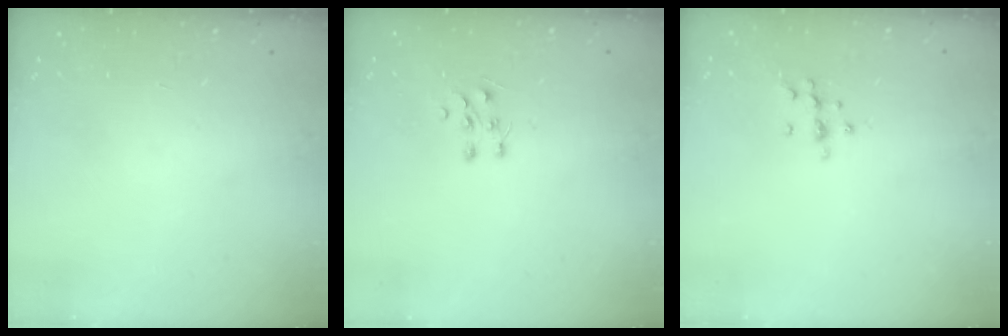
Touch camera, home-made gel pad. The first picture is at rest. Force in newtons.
{"total": 5.6, "press": 5.5, "slide": 1.0}
{"total": 7.1, "press": 7.0, "slide": 1.3}